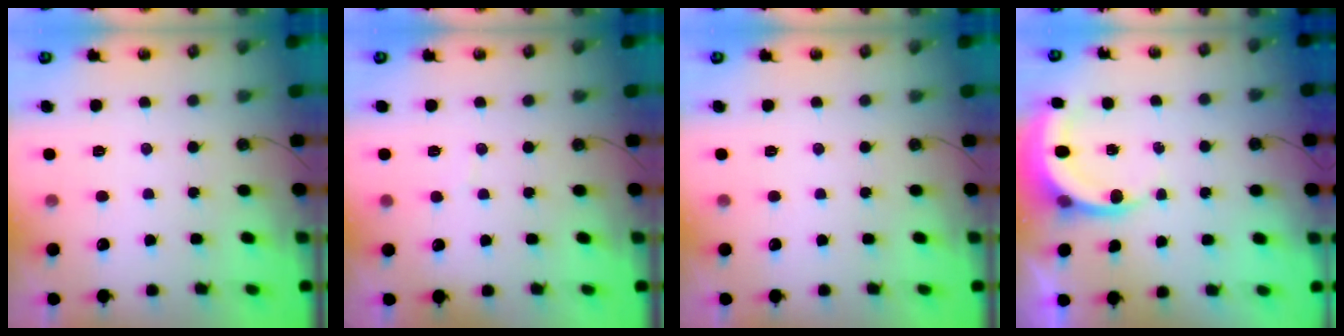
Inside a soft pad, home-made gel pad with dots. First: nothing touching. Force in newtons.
{"total": 2.9, "press": 2.9, "slide": 0.2}
{"total": 0.0}
{"total": 4.9, "press": 4.9, "slide": 0.7}